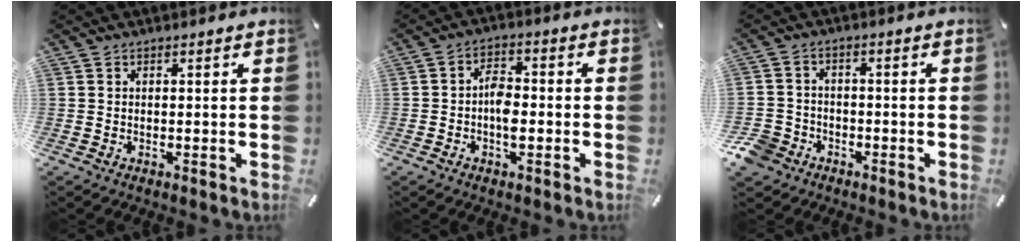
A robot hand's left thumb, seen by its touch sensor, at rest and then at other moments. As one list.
[{"total": 5.1, "force": [-1.5, 2.7, 4.1], "torque": [-0.082, 0.008, -0.028]}, {"total": 6.8, "force": [-4.0, 5.2, 1.8], "torque": [-0.055, 0.022, -0.081]}]